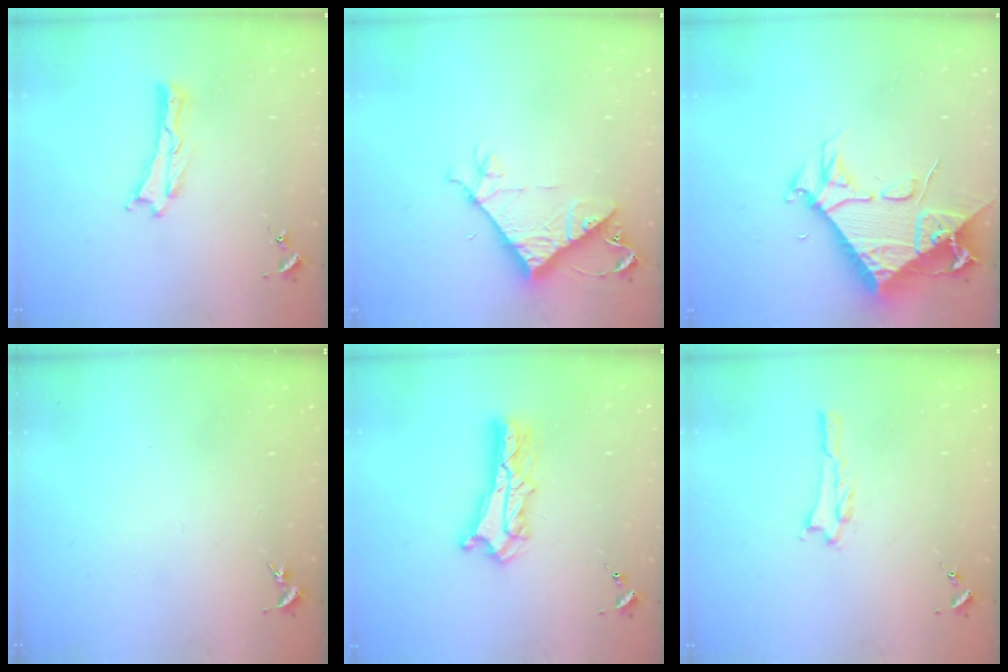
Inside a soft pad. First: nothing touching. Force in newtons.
{"total": 8.3, "press": 8.3, "slide": 0.8}
{"total": 8.4, "press": 8.3, "slide": 0.9}
{"total": 0.0}
{"total": 5.8, "press": 5.8, "slide": 0.4}
{"total": 1.0, "press": 1.0, "slide": 0.2}